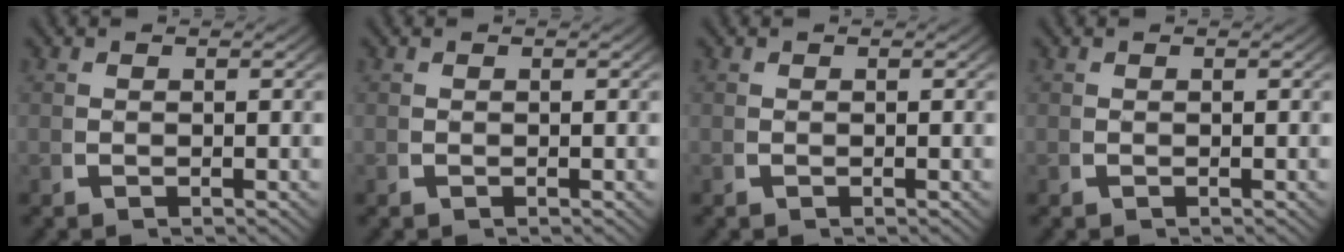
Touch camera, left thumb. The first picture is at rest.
{"total": 0.0}
{"total": 0.0}
{"total": 0.0}